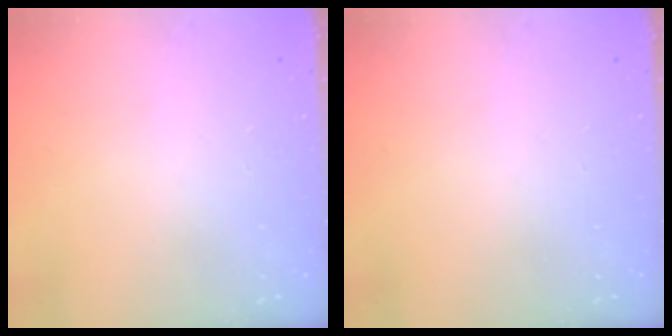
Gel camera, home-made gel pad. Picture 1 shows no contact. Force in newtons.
{"total": 0.0}